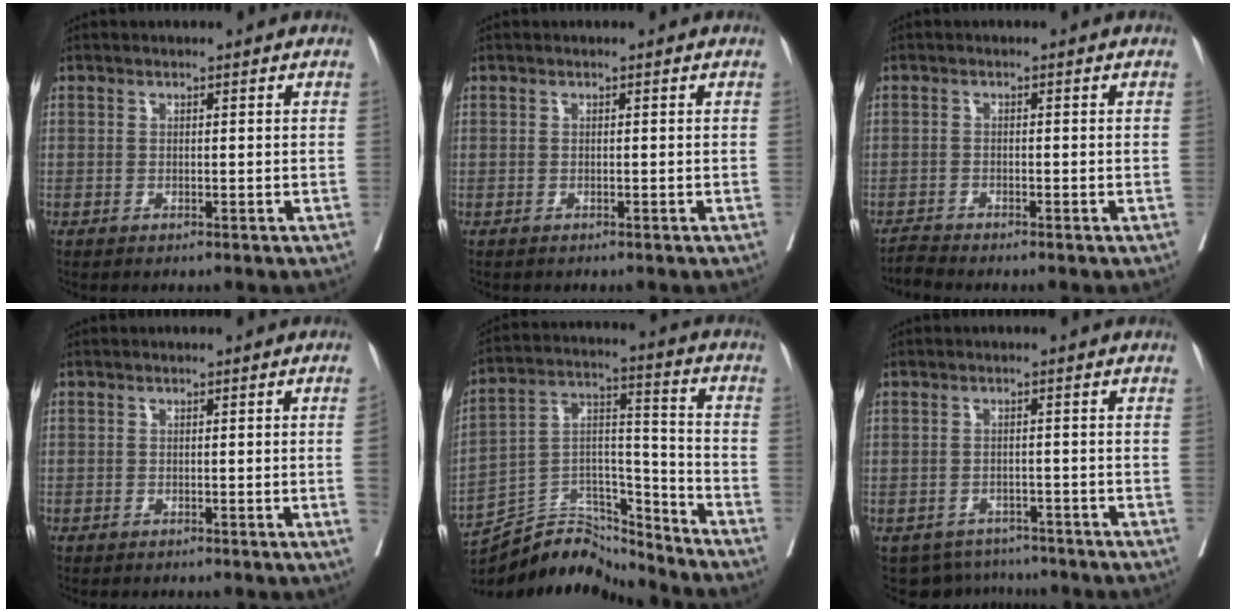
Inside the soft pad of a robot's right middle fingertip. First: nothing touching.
{"total": 0.0}
{"total": 1.6, "force": [-1.5, -0.5, -0.2], "torque": [0.001, -0.012, -0.031]}
{"total": 1.1, "force": [-0.3, -0.1, 1.1], "torque": [-0.013, 0.002, -0.007]}
{"total": 14.8, "force": [-14.5, 2.4, 2.0], "torque": [-0.037, 0.041, -0.255]}
{"total": 5.0, "force": [-4.5, 2.2, -0.6], "torque": [0.016, 0.012, -0.060]}